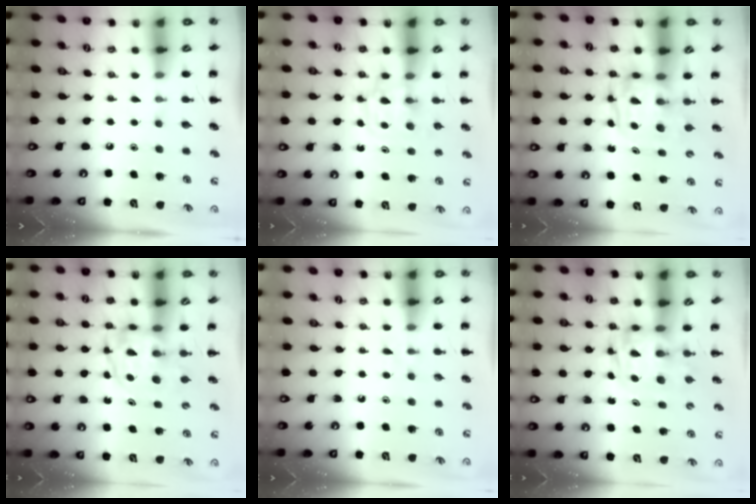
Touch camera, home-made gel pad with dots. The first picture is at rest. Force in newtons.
{"total": 2.9, "press": 2.6, "slide": 1.2}
{"total": 4.0, "press": 3.9, "slide": 0.4}
{"total": 3.8, "press": 3.8, "slide": 0.3}
{"total": 2.4, "press": 2.3, "slide": 1.0}
{"total": 2.8, "press": 2.8, "slide": 0.5}